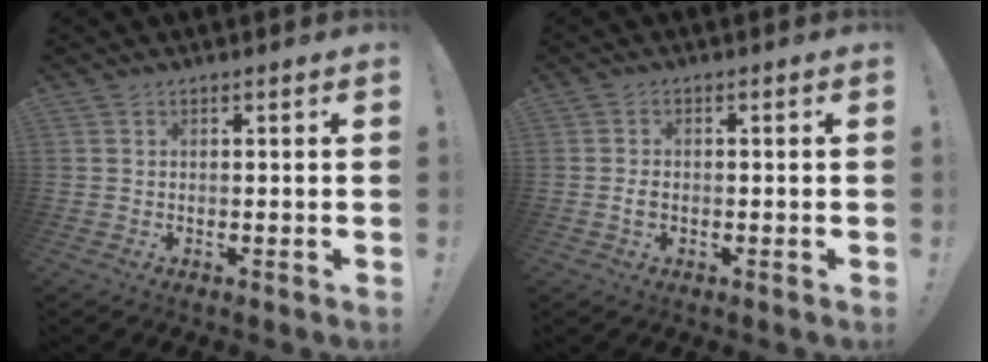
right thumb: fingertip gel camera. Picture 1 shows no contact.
{"total": 1.9, "force": [-0.8, 1.2, 1.2], "torque": [-0.022, 0.006, -0.013]}